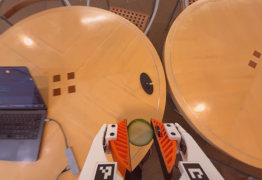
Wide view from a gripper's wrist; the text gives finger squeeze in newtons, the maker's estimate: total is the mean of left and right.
{"total": 7.4, "left": 7.1, "right": 7.6}